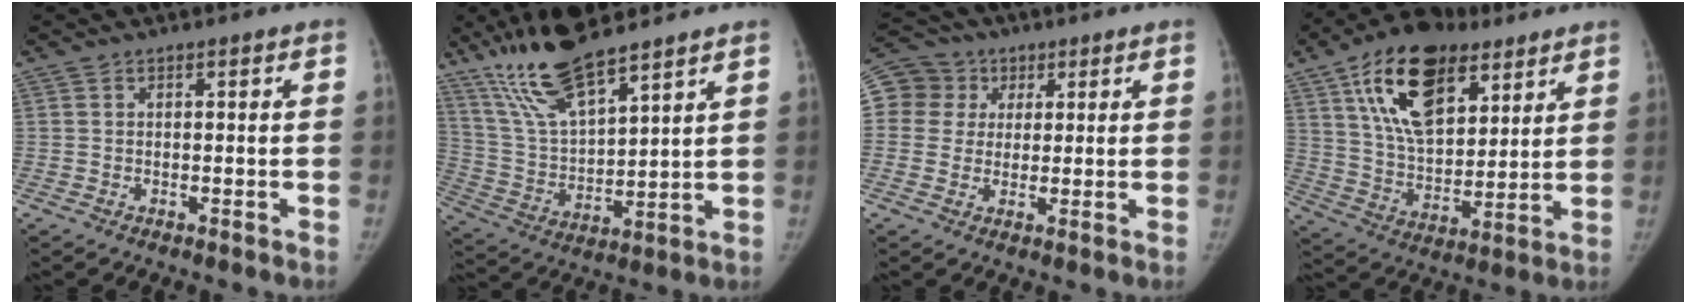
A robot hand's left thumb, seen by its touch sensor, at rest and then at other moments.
{"total": 15.3, "force": [11.7, 3.3, 9.3], "torque": [-0.171, -0.052, 0.237]}
{"total": 10.3, "force": [2.6, 9.8, 2.1], "torque": [-0.027, 0.019, 0.045]}
{"total": 22.0, "force": [11.1, 11.8, 14.9], "torque": [-0.230, -0.033, 0.192]}